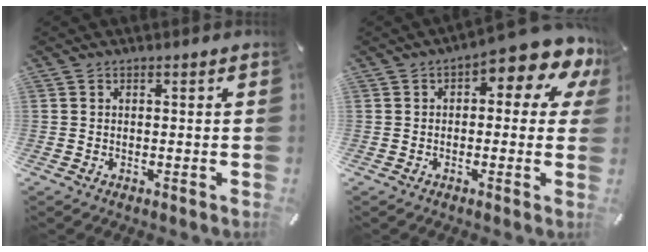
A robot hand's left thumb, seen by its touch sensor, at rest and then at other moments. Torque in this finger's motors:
{"motor_torque": [0.51, 0.57, 0.80, 0.36, 0.01]}